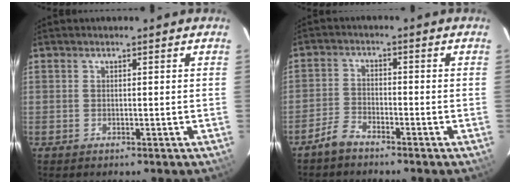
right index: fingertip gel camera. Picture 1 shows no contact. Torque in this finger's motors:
{"motor_torque": [0.37, -0.32, 0.10, 0.02]}